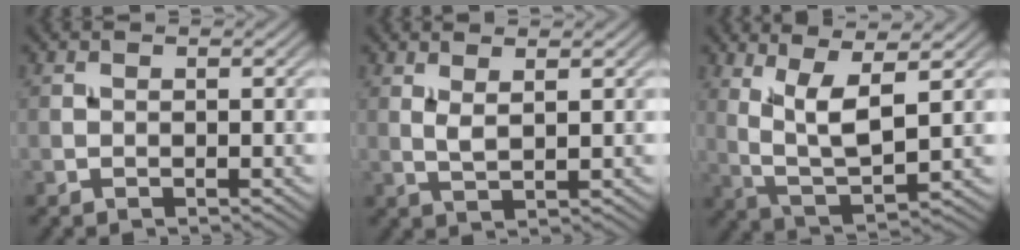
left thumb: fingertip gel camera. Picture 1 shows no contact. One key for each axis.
{"total": 2.3, "fx": 1.4, "fy": 0.4, "fz": 1.8, "tx": -0.043, "ty": -0.004, "tz": 0.030}
{"total": 8.1, "fx": 3.1, "fy": 2.5, "fz": 7.1, "tx": -0.150, "ty": 0.002, "tz": 0.064}